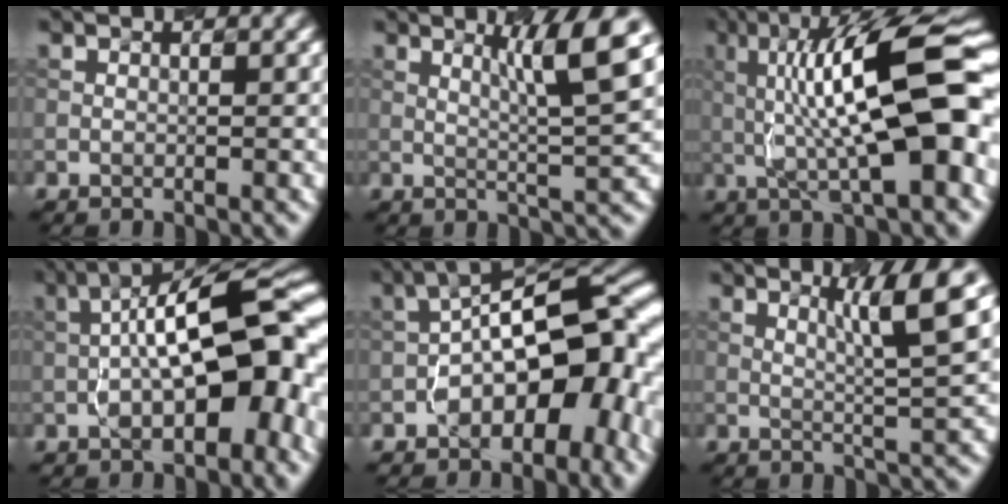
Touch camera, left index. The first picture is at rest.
{"total": 6.3, "force": [2.3, 0.4, 5.9], "torque": [-0.098, 0.007, 0.050]}
{"total": 13.4, "force": [0.8, 3.3, 13.0], "torque": [-0.197, 0.026, 0.012]}
{"total": 13.4, "force": [-1.5, 5.1, 12.3], "torque": [-0.165, 0.035, -0.020]}
{"total": 12.2, "force": [-2.8, 6.3, 10.0], "torque": [-0.116, 0.028, -0.053]}
{"total": 5.6, "force": [2.1, 0.2, 5.2], "torque": [-0.090, 0.004, 0.047]}